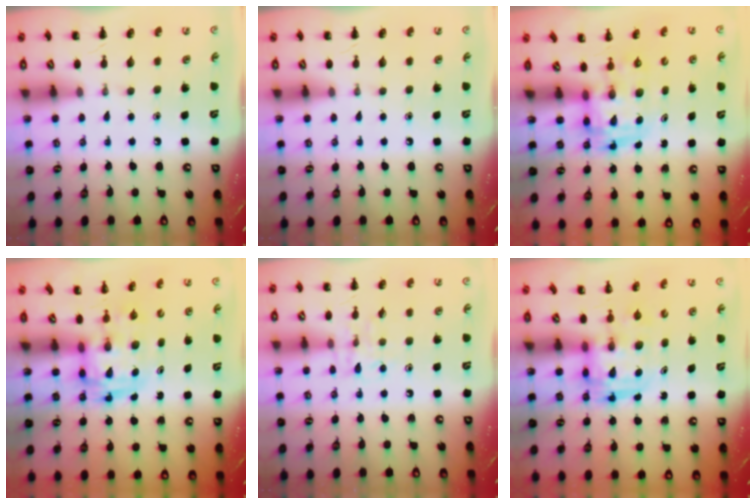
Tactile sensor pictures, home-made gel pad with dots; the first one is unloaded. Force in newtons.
{"total": 0.0}
{"total": 3.6, "press": 3.5, "slide": 0.6}
{"total": 2.9, "press": 2.9, "slide": 0.5}
{"total": 6.5, "press": 6.4, "slide": 0.7}
{"total": 3.2, "press": 3.2, "slide": 0.3}